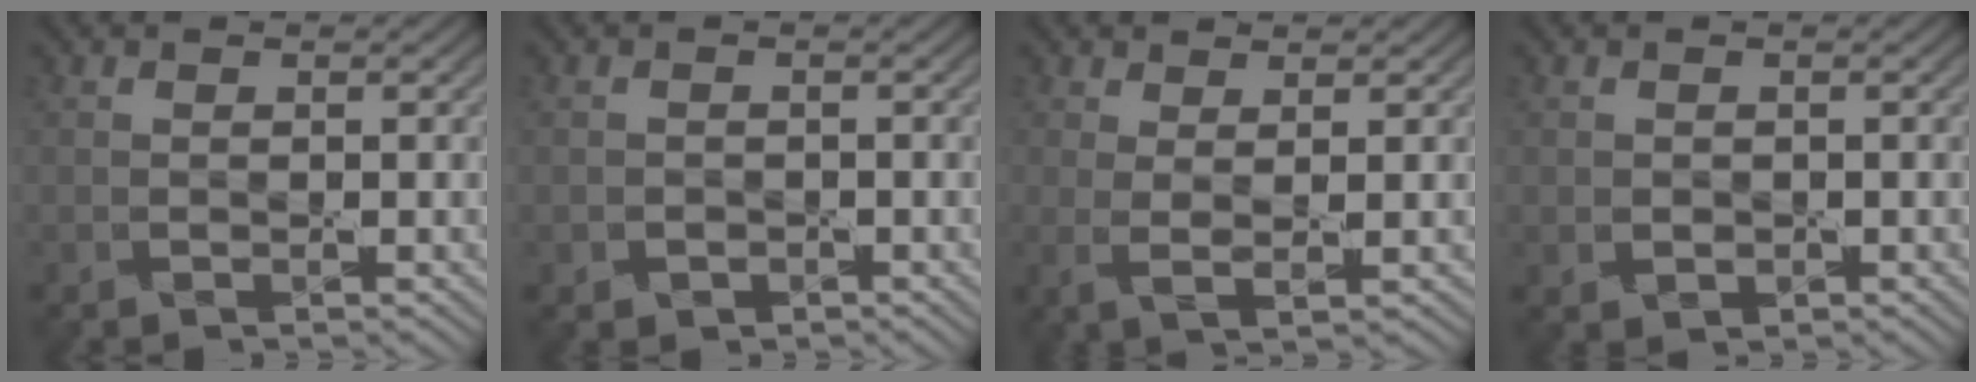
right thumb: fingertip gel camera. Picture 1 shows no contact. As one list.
[{"total": 1.3, "force": [-0.7, 1.1, 0.2], "torque": [0.001, -0.006, -0.014]}, {"total": 2.9, "force": [1.0, 0.6, 2.6], "torque": [-0.053, -0.003, 0.019]}, {"total": 1.0, "force": [-0.1, 1.0, 0.4], "torque": [-0.010, -0.009, 0.000]}]